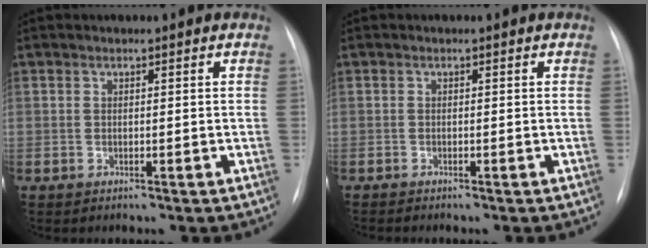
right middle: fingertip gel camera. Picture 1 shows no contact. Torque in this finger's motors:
{"motor_torque": [0.44, -0.49, 0.04, 0.01]}